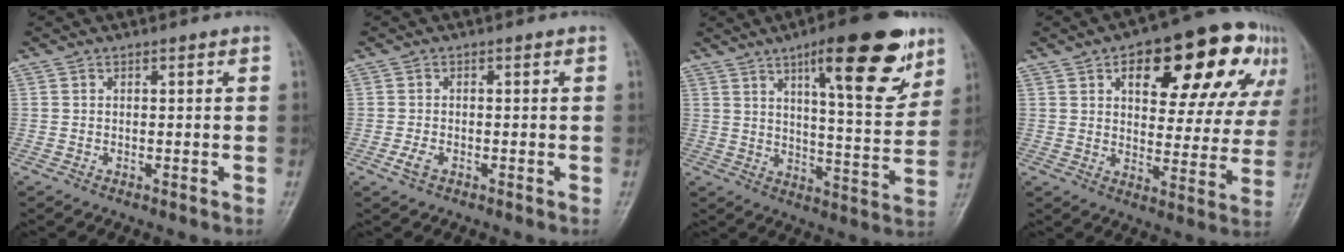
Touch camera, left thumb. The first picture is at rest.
{"total": 2.0, "force": [-1.0, 1.1, 1.4], "torque": [-0.034, 0.001, -0.021]}
{"total": 18.5, "force": [10.3, 5.1, 14.5], "torque": [-0.176, -0.048, 0.152]}
{"total": 22.4, "force": [10.2, 10.3, 17.0], "torque": [-0.181, 0.003, 0.141]}